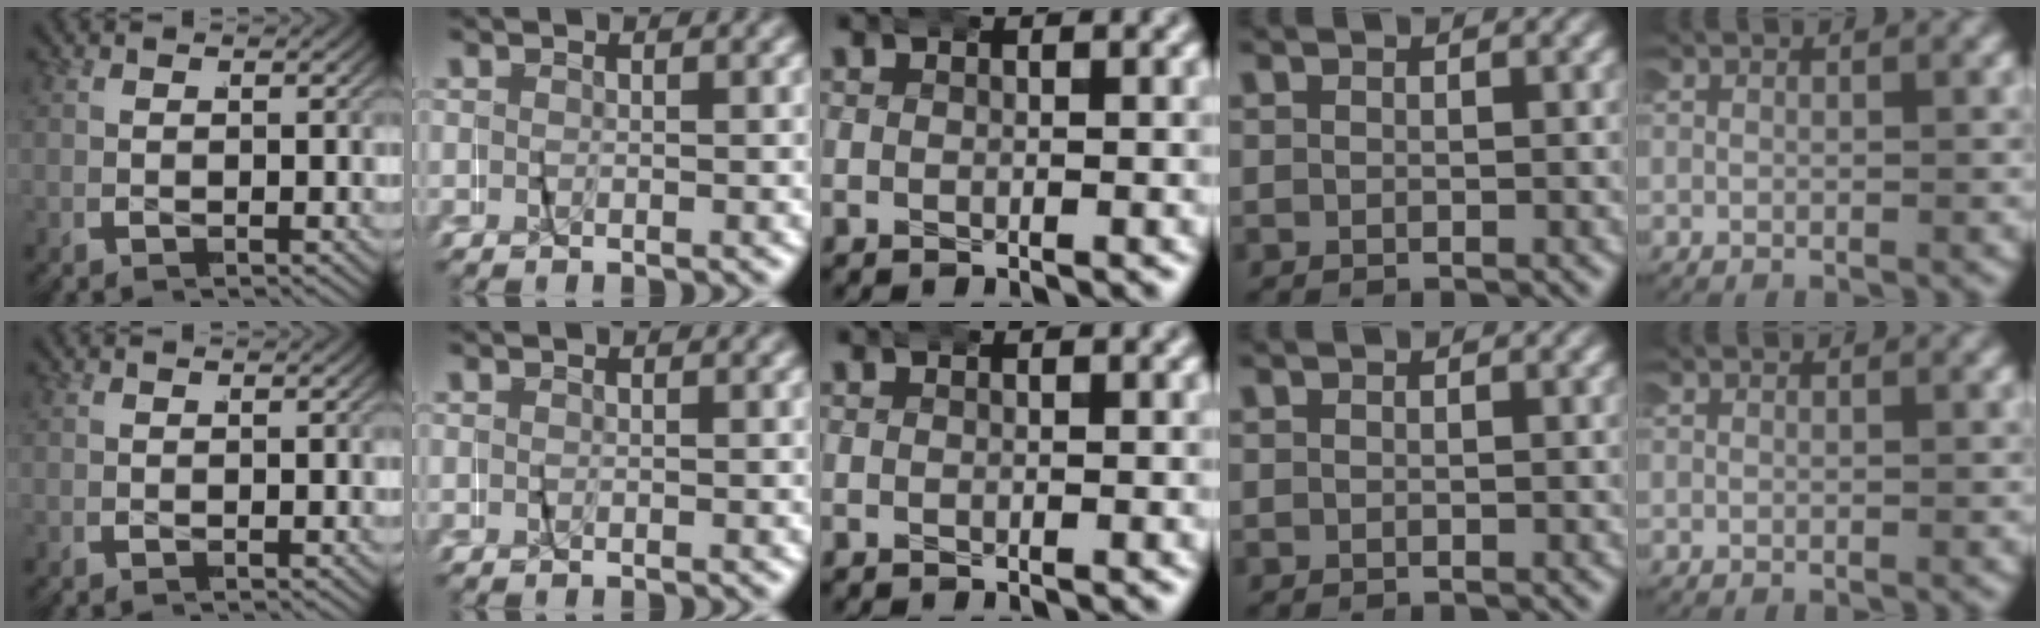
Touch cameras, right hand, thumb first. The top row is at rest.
{}